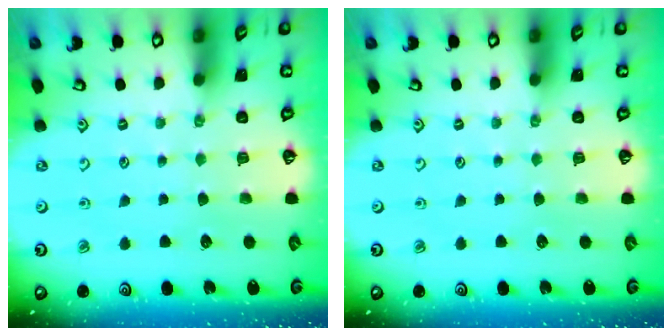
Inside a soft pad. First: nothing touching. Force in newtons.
{"total": 0.0}